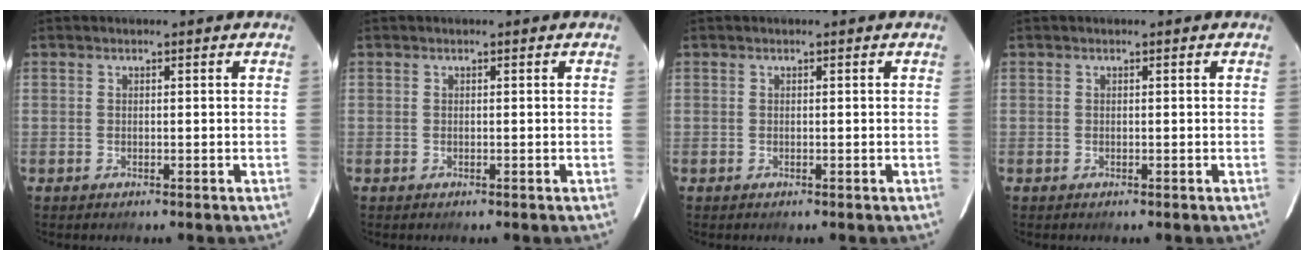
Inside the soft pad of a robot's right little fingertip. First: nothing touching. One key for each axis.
{"total": 0.0}
{"total": 0.0}
{"total": 0.0}